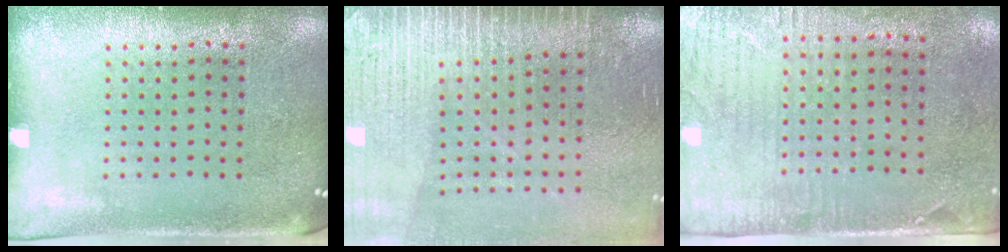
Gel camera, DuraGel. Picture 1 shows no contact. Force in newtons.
{"total": 3.7, "press": 3.2, "slide": 1.9}
{"total": 2.9, "press": 2.4, "slide": 1.7}